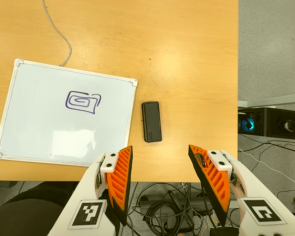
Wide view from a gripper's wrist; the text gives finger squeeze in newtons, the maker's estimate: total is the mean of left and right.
{"total": 0.0}